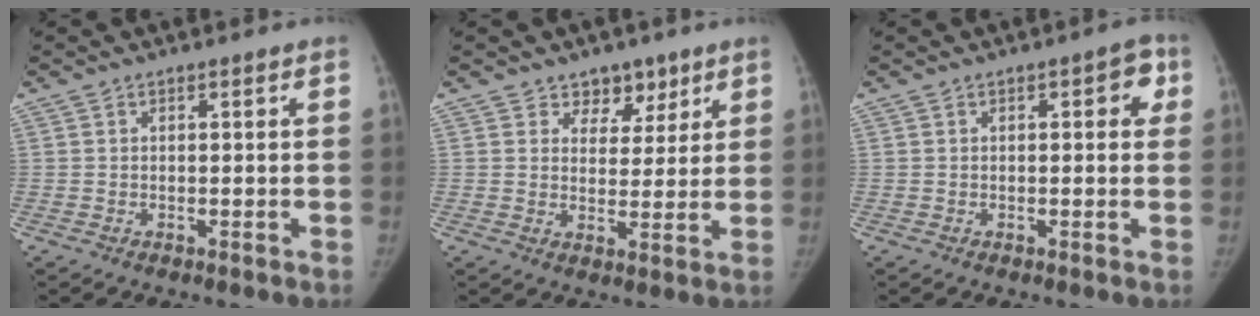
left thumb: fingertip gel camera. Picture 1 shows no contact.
{"total": 5.7, "force": [3.9, 4.0, 1.1], "torque": [0.023, -0.021, 0.059]}
{"total": 3.7, "force": [1.1, 1.8, 3.0], "torque": [-0.014, 0.004, 0.005]}